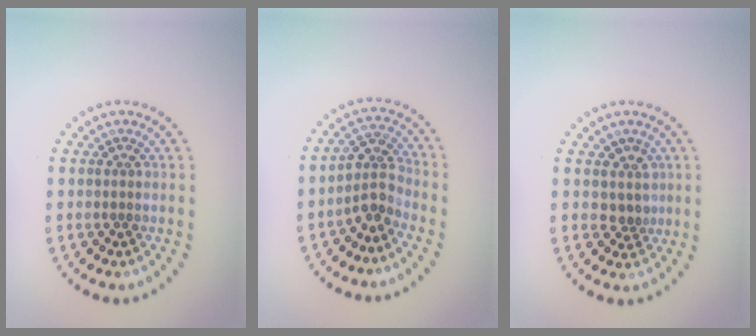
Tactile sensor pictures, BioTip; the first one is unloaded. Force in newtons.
{"total": 2.8, "press": 2.1, "slide": 1.8}
{"total": 1.9, "press": 1.5, "slide": 1.2}